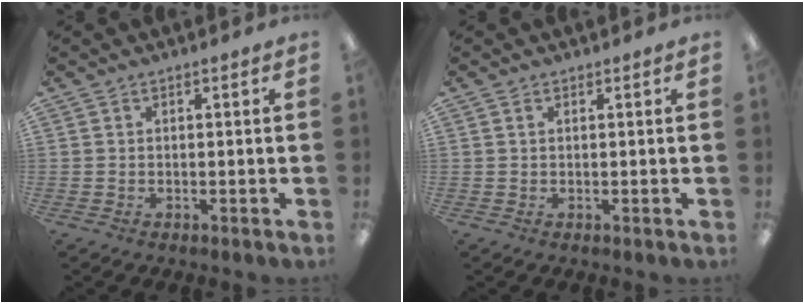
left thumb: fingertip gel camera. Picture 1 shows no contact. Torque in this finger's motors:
{"motor_torque": [0.01, -0.01, 0.19, -0.02, 0.00]}